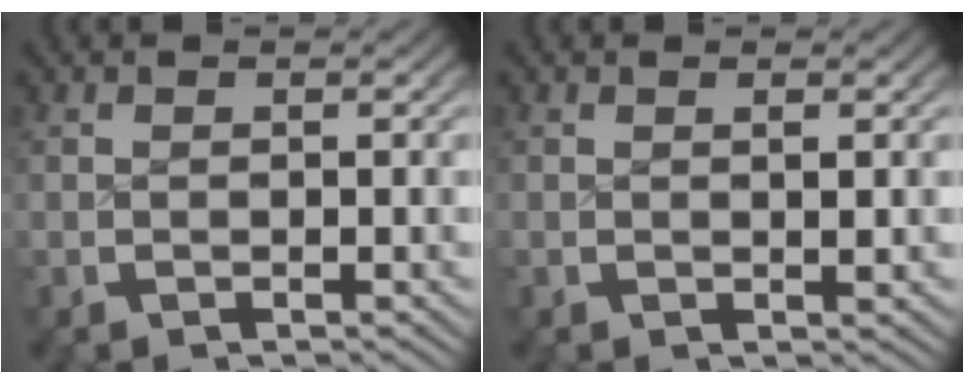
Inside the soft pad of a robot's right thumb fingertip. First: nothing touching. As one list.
[{"total": 0.7, "force": [0.2, 0.2, 0.7], "torque": [-0.008, 0.000, 0.005]}]